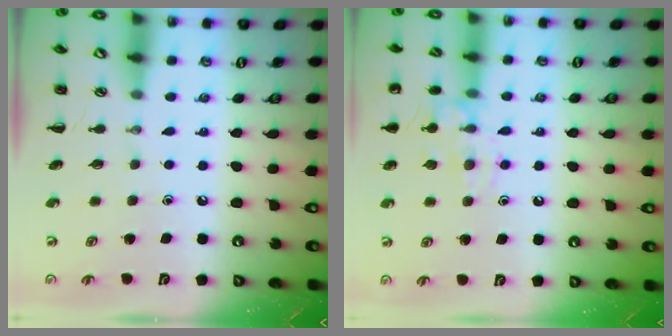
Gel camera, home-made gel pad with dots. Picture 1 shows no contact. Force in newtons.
{"total": 11.3, "press": 11.2, "slide": 0.8}